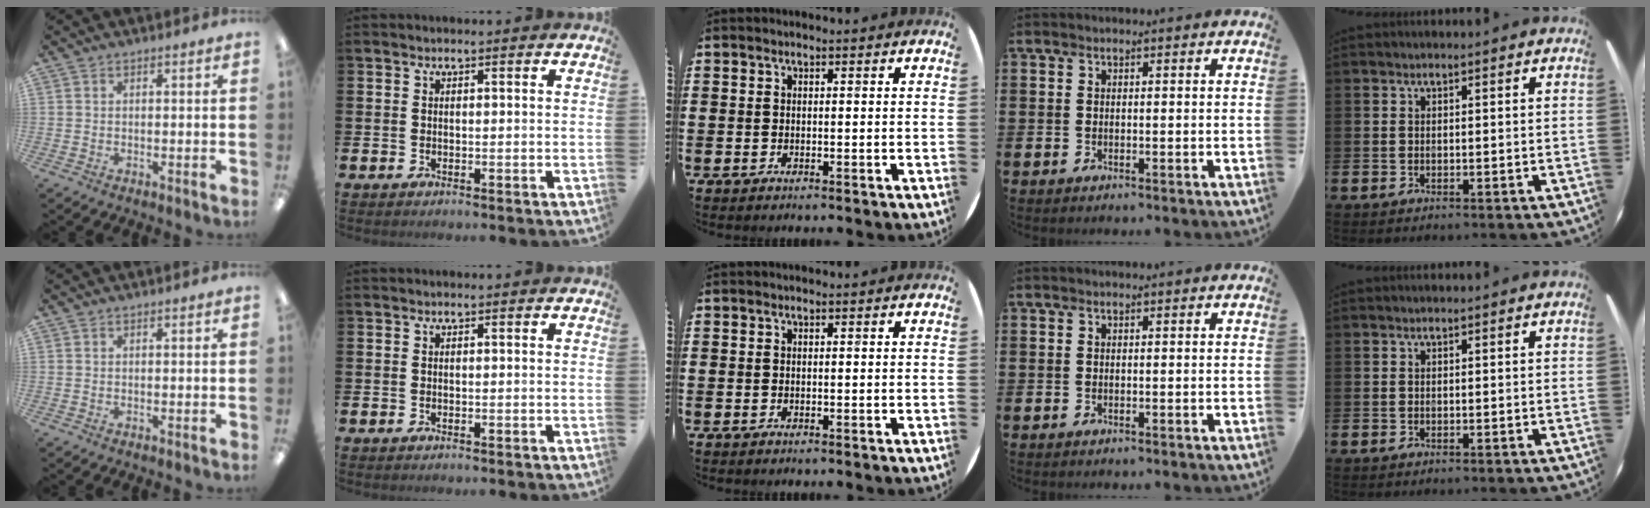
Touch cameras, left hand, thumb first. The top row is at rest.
{}